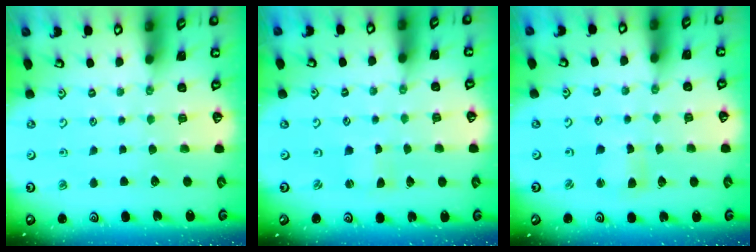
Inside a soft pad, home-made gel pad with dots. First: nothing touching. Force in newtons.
{"total": 1.5, "press": 1.4, "slide": 0.3}
{"total": 2.8, "press": 2.8, "slide": 0.3}